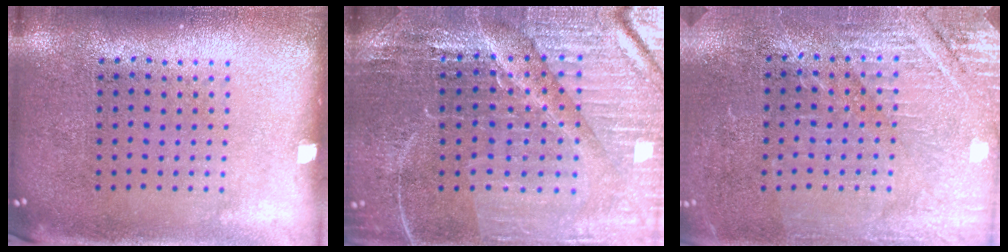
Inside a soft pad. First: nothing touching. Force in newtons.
{"total": 4.3, "press": 4.2, "slide": 1.1}
{"total": 2.9, "press": 2.9, "slide": 0.3}